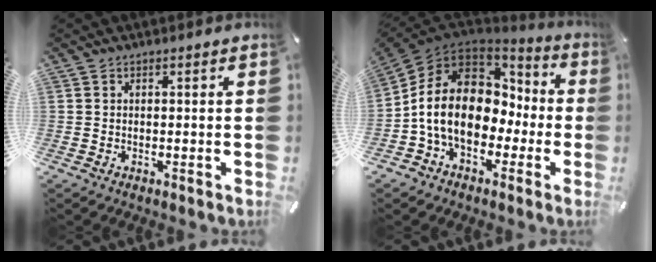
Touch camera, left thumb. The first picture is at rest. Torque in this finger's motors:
{"motor_torque": [2.28, 2.73, 1.67, 1.09, 0.45]}